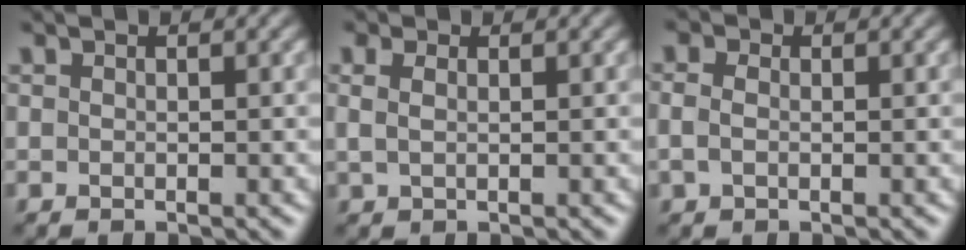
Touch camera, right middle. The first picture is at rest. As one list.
[{"total": 2.2, "force": [1.0, 1.3, 1.5], "torque": [-0.038, -0.001, 0.008]}, {"total": 1.6, "force": [0.0, 1.1, 1.1], "torque": [-0.027, 0.001, -0.005]}]